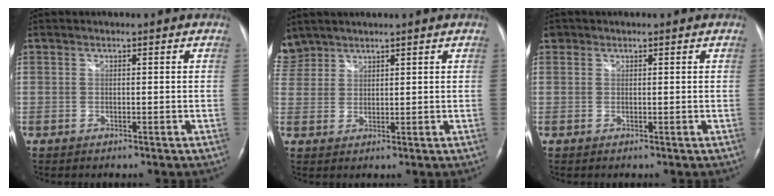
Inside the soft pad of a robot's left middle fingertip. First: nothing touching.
{"total": 4.7, "force": [4.1, 2.3, -0.1], "torque": [0.000, 0.014, 0.090]}
{"total": 0.7, "force": [0.4, 0.6, 0.0], "torque": [0.004, 0.003, 0.005]}